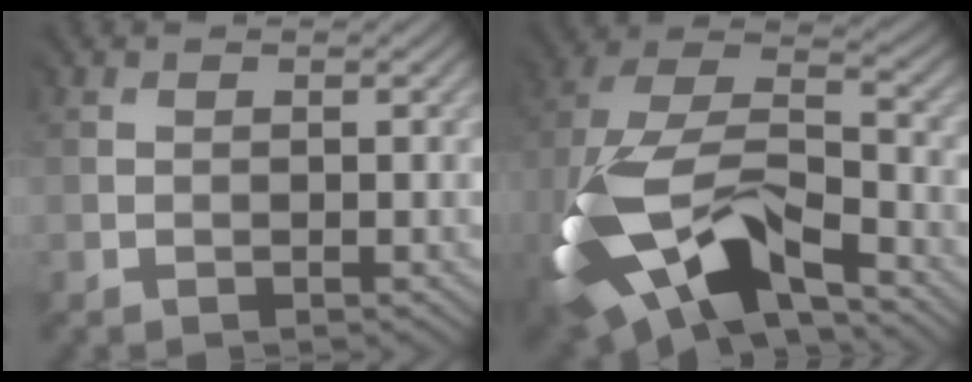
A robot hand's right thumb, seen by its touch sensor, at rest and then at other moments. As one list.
[{"total": 15.7, "force": [-7.3, 8.0, 11.4], "torque": [-0.273, -0.032, -0.134]}]